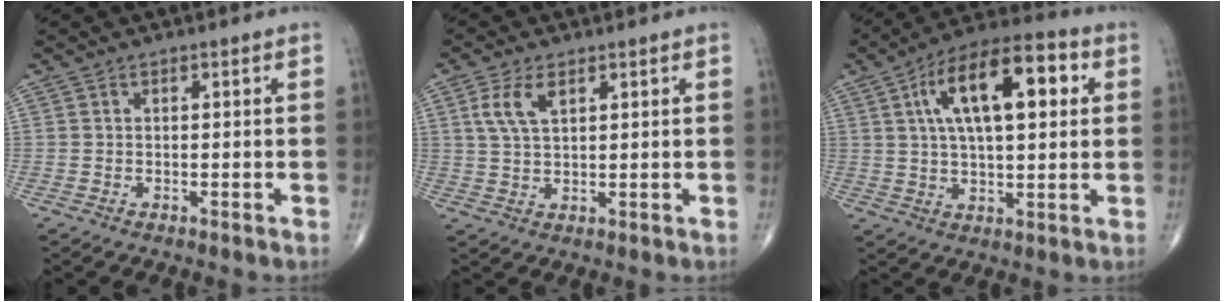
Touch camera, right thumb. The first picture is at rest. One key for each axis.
{"total": 5.3, "fx": 2.3, "fy": 2.6, "fz": 4.1, "tx": -0.088, "ty": -0.001, "tz": 0.048}
{"total": 17.5, "fx": 5.0, "fy": 7.4, "fz": 15.1, "tx": -0.231, "ty": 0.014, "tz": 0.073}